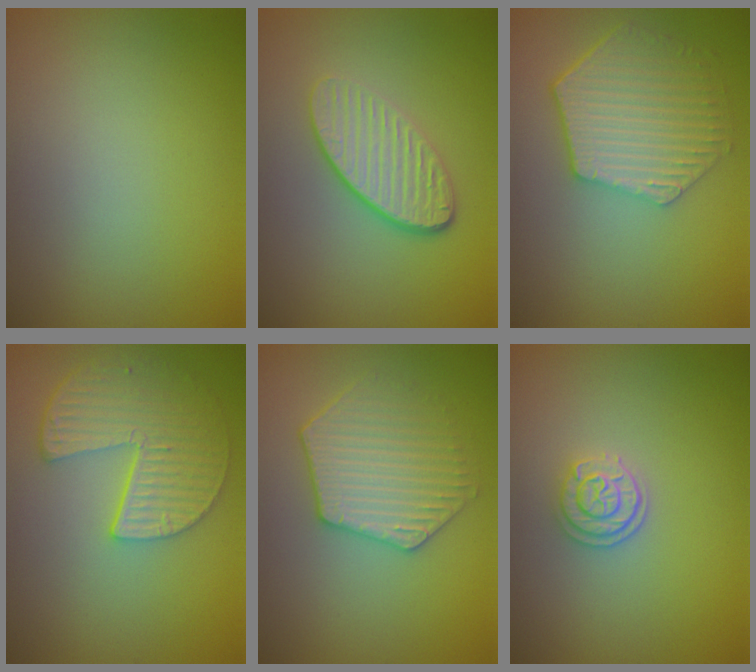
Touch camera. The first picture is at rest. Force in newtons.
{"total": 4.3, "press": 3.2, "slide": 2.8}
{"total": 6.0, "press": 5.2, "slide": 3.0}
{"total": 5.4, "press": 4.3, "slide": 3.2}
{"total": 3.8, "press": 3.7, "slide": 0.6}
{"total": 2.2, "press": 2.1, "slide": 0.9}